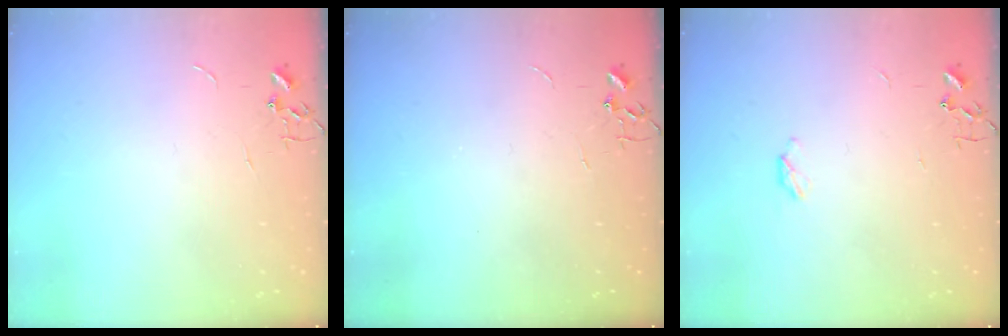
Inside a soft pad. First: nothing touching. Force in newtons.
{"total": 0.0}
{"total": 2.9, "press": 2.9, "slide": 0.5}